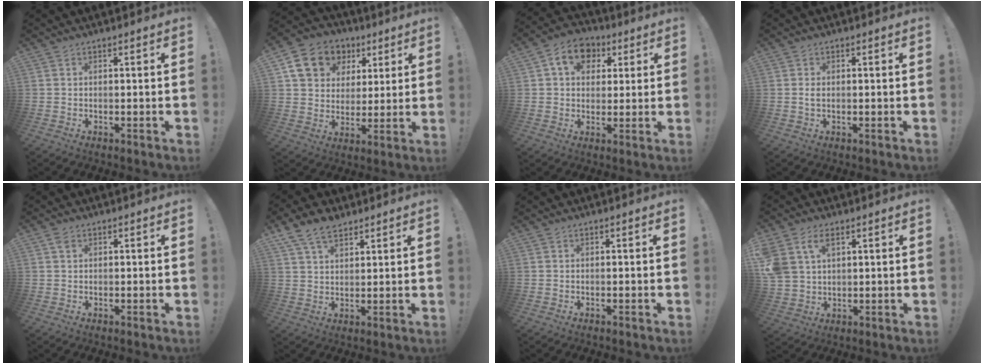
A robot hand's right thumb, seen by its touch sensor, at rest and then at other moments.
{"total": 14.1, "force": [6.5, 11.1, 5.6], "torque": [-0.080, -0.029, 0.132]}
{"total": 10.8, "force": [4.1, 8.3, 5.5], "torque": [-0.082, -0.004, 0.078]}
{"total": 1.1, "force": [0.0, 0.6, 0.9], "torque": [-0.013, 0.001, -0.002]}
{"total": 1.4, "force": [0.8, 0.8, 0.8], "torque": [-0.012, 0.000, 0.014]}
{"total": 8.4, "force": [5.8, 4.6, 4.1], "torque": [-0.073, -0.020, 0.112]}
{"total": 0.0}
{"total": 8.5, "force": [4.4, 5.6, 4.6], "torque": [-0.098, -0.016, 0.088]}